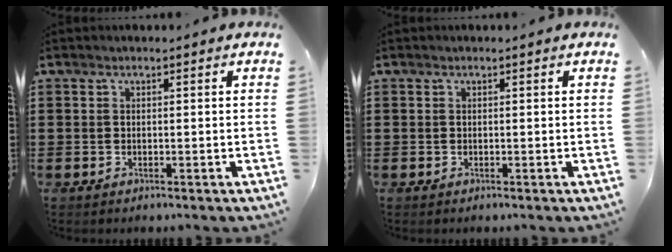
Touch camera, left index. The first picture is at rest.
{"total": 0.0}